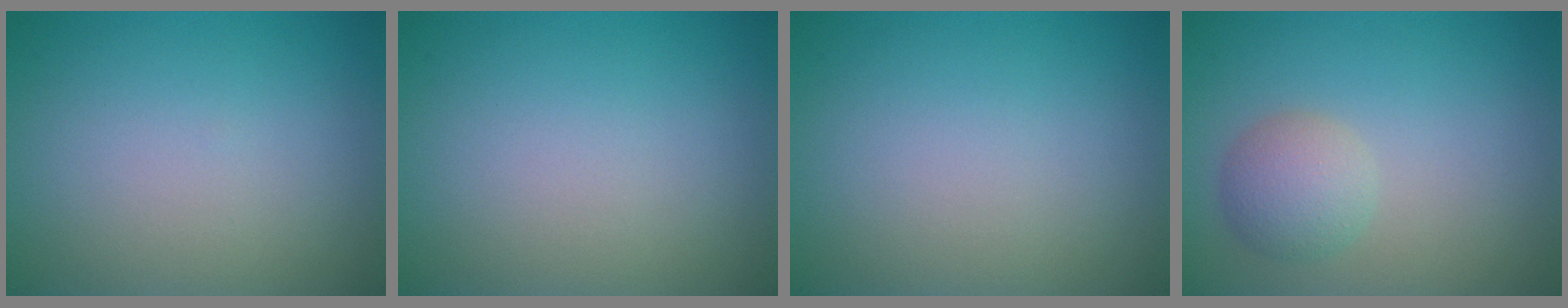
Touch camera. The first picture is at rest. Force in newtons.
{"total": 0.0}
{"total": 0.0}
{"total": 2.8, "press": 2.8, "slide": 0.1}